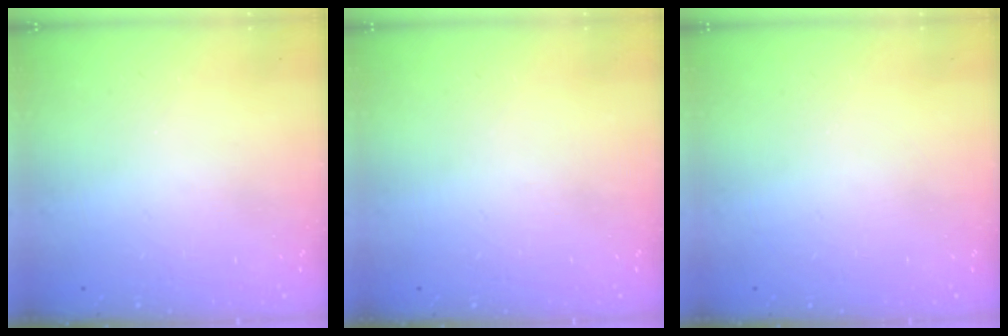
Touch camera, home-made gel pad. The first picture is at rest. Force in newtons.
{"total": 0.0}
{"total": 0.0}